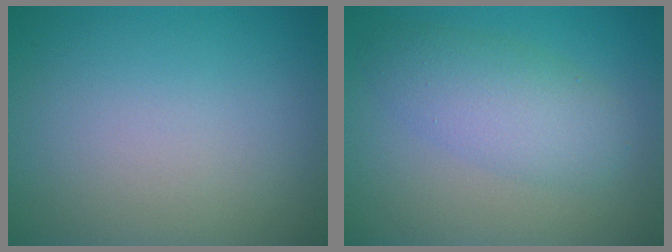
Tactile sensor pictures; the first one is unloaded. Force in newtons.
{"total": 4.4, "press": 4.4, "slide": 0.1}